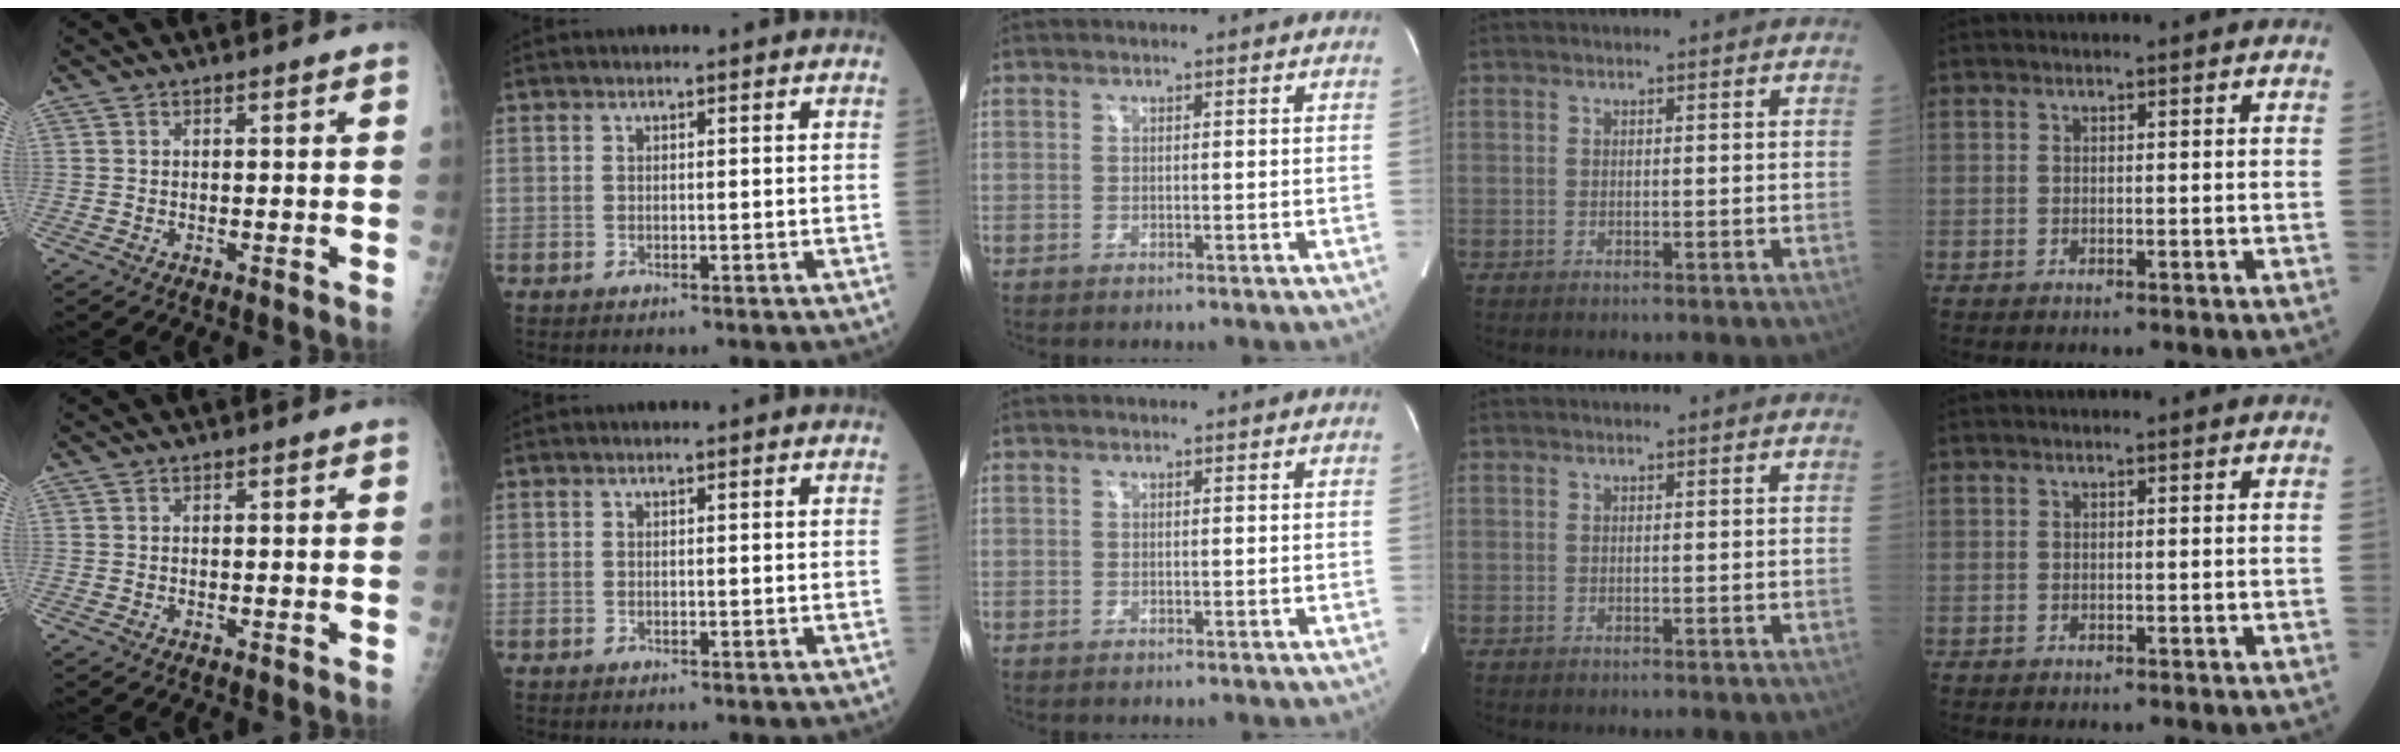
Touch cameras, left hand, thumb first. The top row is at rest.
{}